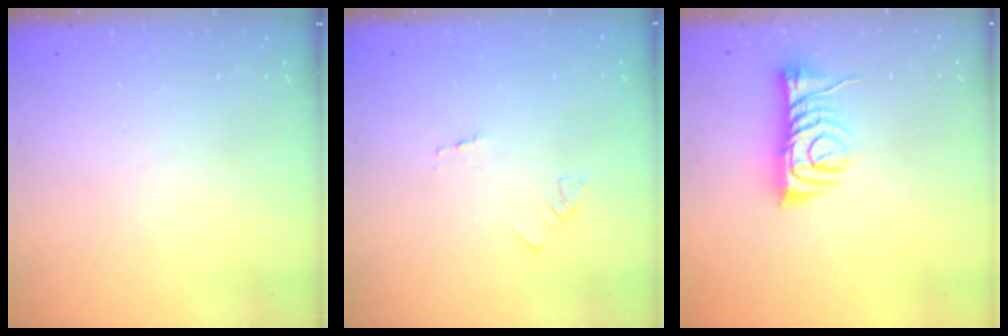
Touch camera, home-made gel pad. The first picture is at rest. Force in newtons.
{"total": 1.3, "press": 1.2, "slide": 0.1}
{"total": 9.6, "press": 9.6, "slide": 0.5}